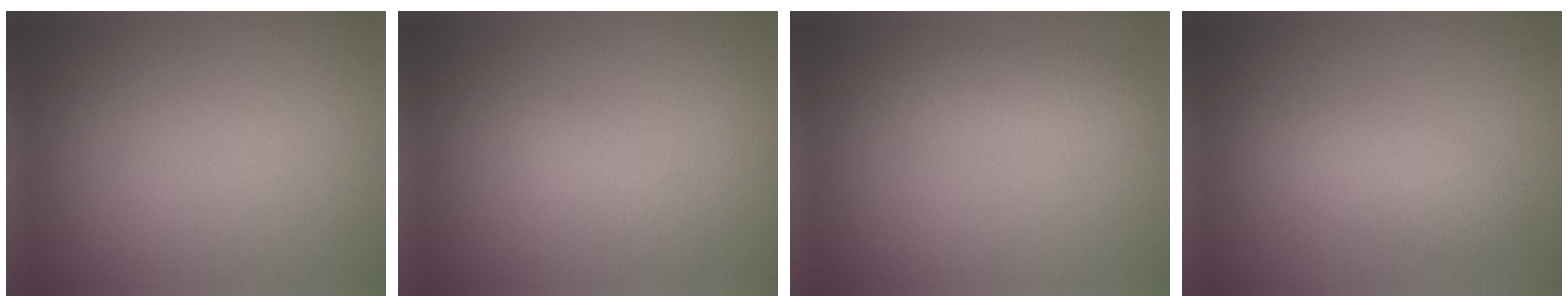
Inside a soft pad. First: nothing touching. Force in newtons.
{"total": 1.4, "press": 1.4, "slide": 0.0}
{"total": 2.1, "press": 2.1, "slide": 0.1}
{"total": 2.4, "press": 2.4, "slide": 0.0}